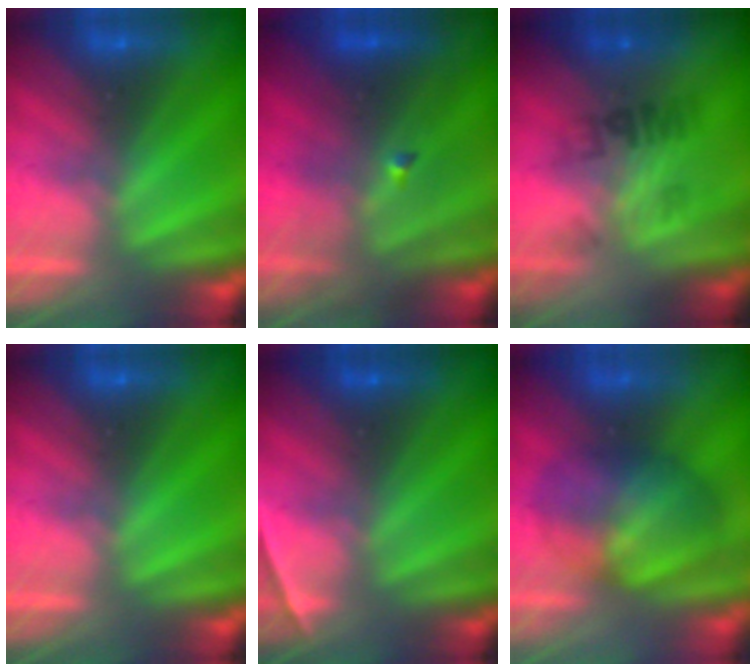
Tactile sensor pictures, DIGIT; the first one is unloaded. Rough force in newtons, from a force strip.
{"total": 3.8}
{"total": 2.3}
{"total": 0.0}
{"total": 2.2}
{"total": 8.0}